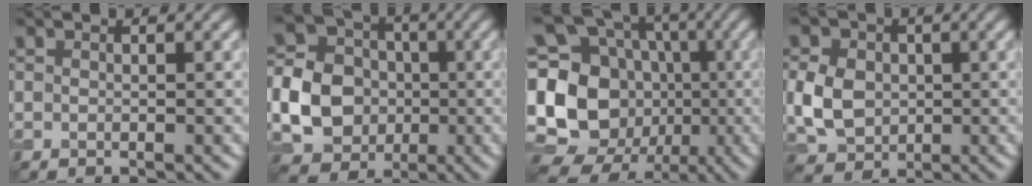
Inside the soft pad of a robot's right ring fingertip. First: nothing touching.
{"total": 8.2, "force": [-1.3, 7.0, 4.1], "torque": [-0.088, 0.000, -0.030]}
{"total": 20.1, "force": [-2.8, 18.0, 8.4], "torque": [-0.202, 0.027, -0.080]}
{"total": 4.9, "force": [0.0, 4.0, 2.8], "torque": [-0.062, 0.000, -0.001]}